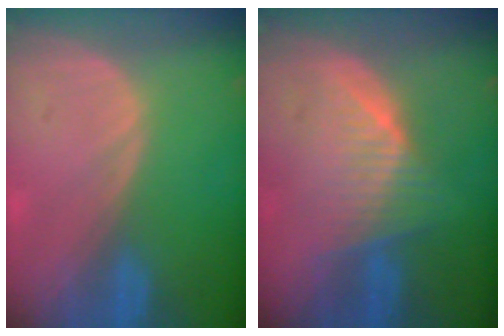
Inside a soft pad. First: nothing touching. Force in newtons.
{"total": 6.7, "press": 6.2, "slide": 2.5}